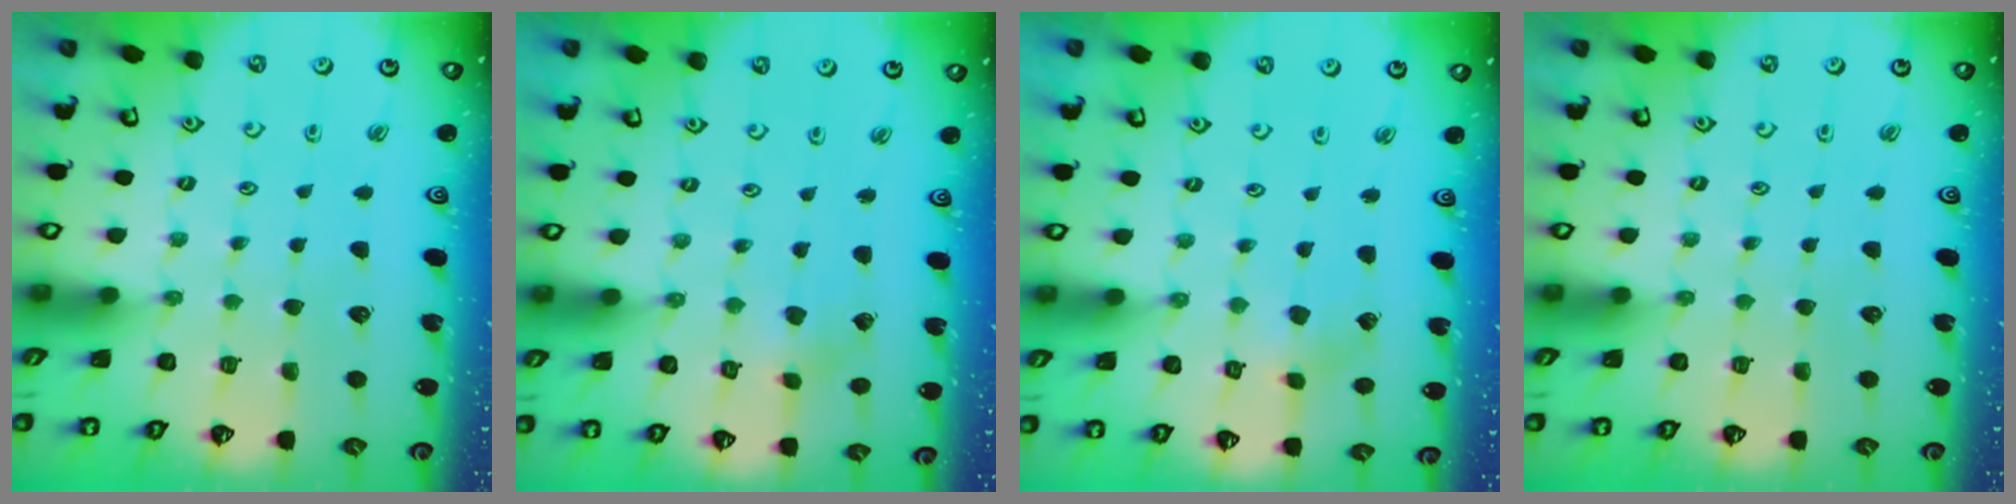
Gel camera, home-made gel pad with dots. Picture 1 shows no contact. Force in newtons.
{"total": 1.3, "press": 1.3, "slide": 0.2}
{"total": 2.8, "press": 2.8, "slide": 0.1}
{"total": 0.0}